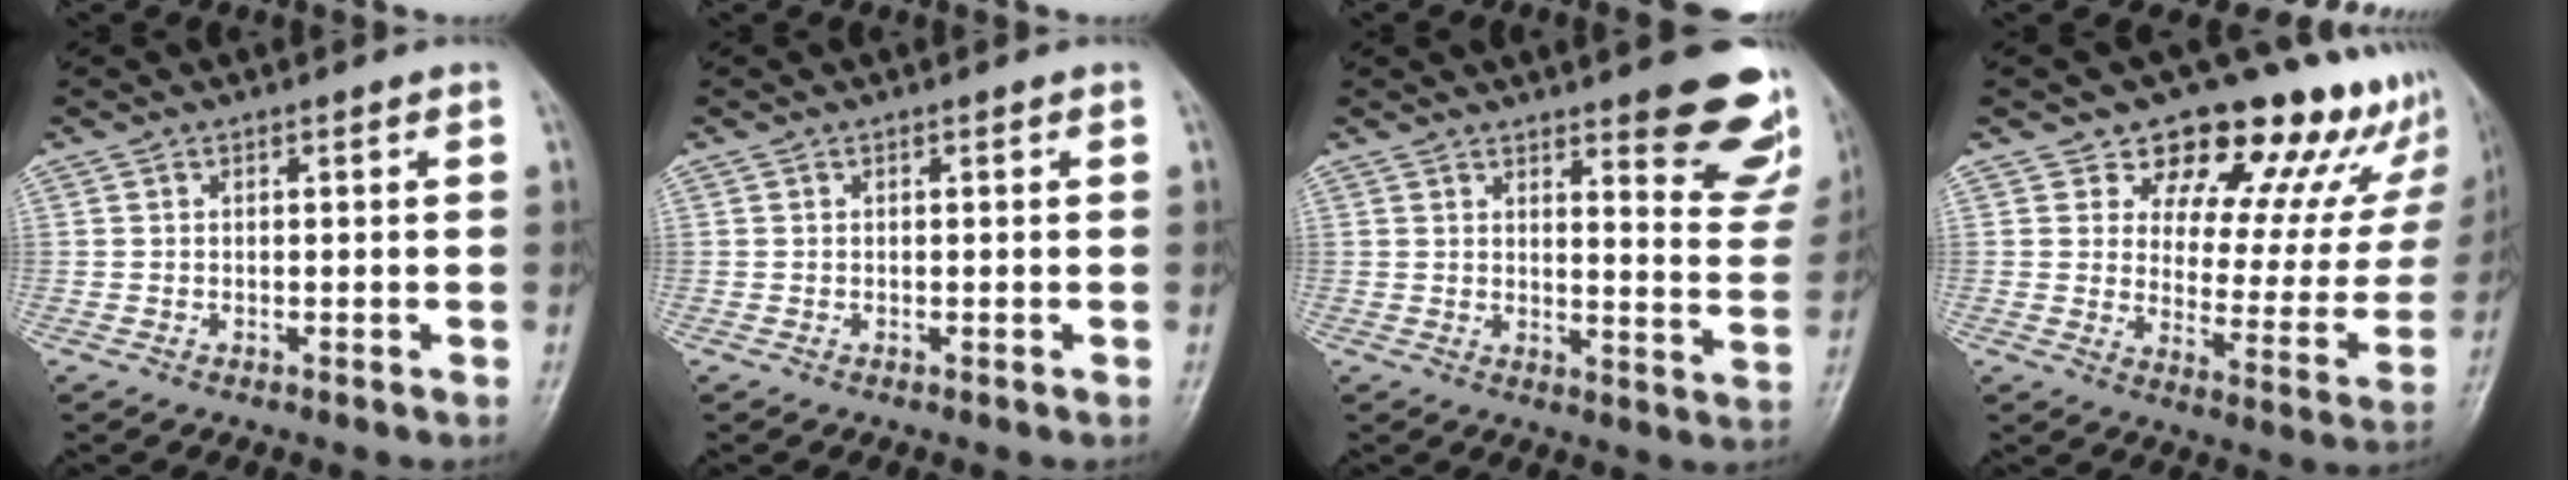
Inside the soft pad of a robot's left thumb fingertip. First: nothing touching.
{"total": 0.0}
{"total": 15.2, "force": [10.0, 4.0, 10.7], "torque": [-0.089, -0.067, 0.117]}
{"total": 19.9, "force": [15.4, 9.3, 8.5], "torque": [-0.046, -0.096, 0.187]}